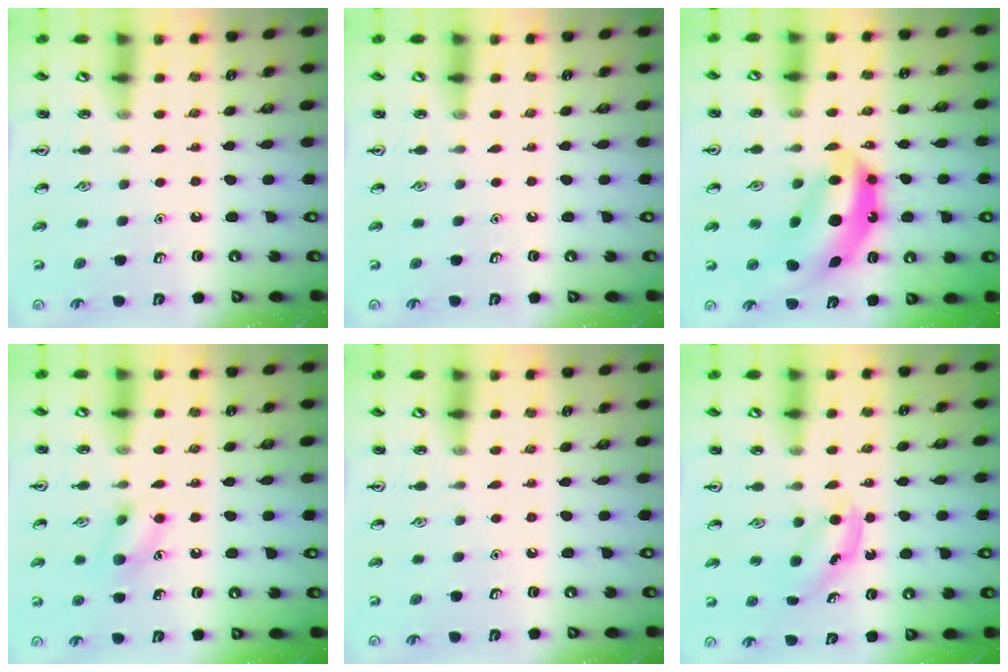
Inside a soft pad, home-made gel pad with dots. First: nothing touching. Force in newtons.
{"total": 0.0}
{"total": 11.5, "press": 10.9, "slide": 3.5}
{"total": 8.7, "press": 8.6, "slide": 1.4}
{"total": 0.0}
{"total": 4.0, "press": 3.9, "slide": 0.7}